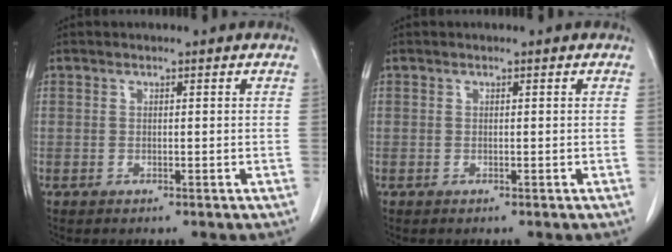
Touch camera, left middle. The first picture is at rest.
{"total": 0.0}